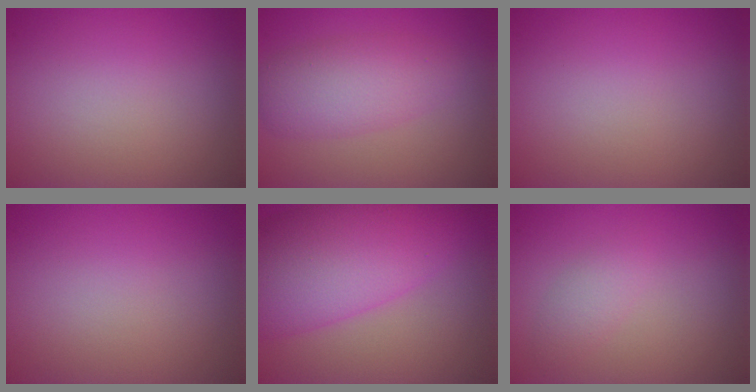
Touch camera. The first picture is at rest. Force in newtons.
{"total": 4.4, "press": 4.4, "slide": 0.2}
{"total": 0.0}
{"total": 0.0}
{"total": 9.9, "press": 9.9, "slide": 0.2}
{"total": 1.4, "press": 1.4, "slide": 0.1}